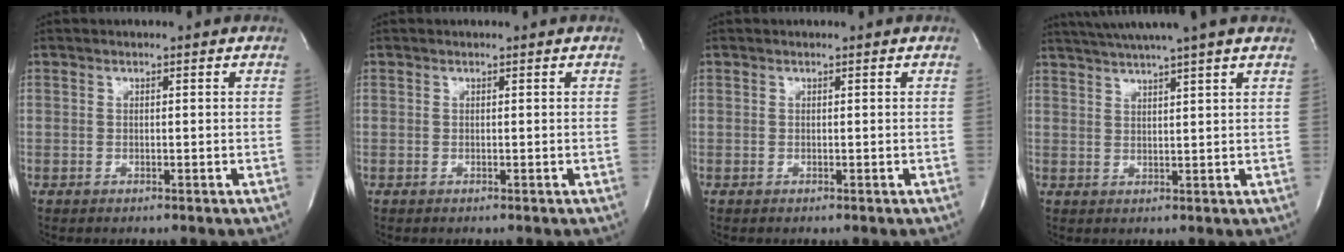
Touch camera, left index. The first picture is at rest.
{"total": 0.0}
{"total": 0.0}
{"total": 11.0, "force": [9.1, -1.1, 6.0], "torque": [-0.107, 0.021, 0.120]}